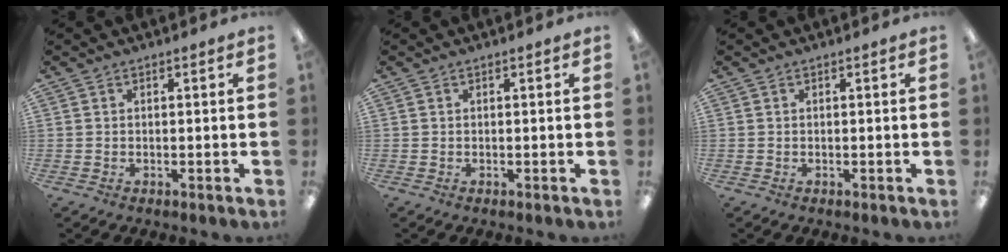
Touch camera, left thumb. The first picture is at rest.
{"total": 0.0}
{"total": 0.0}